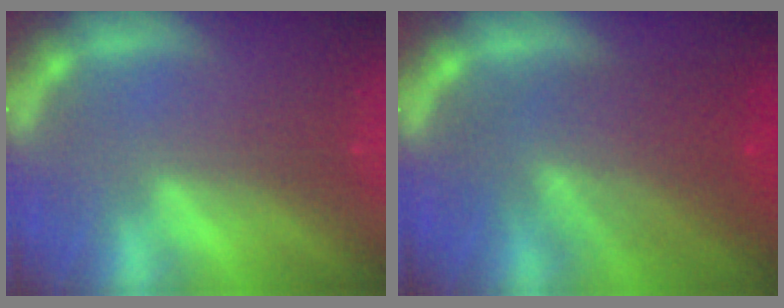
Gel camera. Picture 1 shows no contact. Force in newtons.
{"total": 8.6}